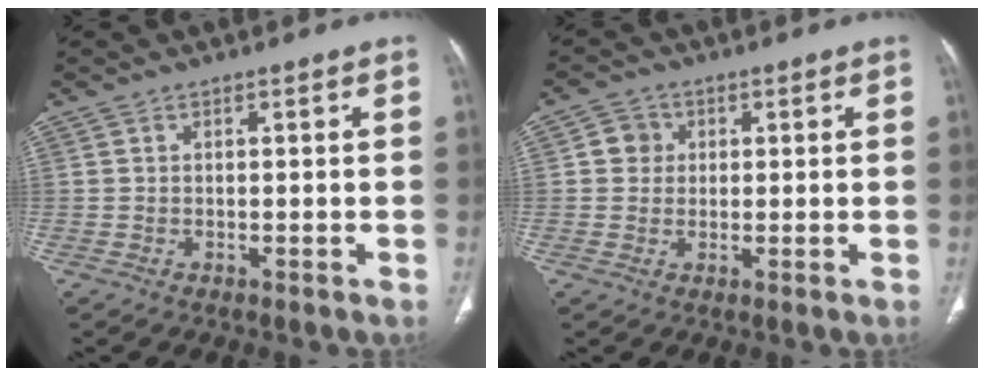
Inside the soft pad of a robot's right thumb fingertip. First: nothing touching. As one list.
[{"total": 3.8, "force": [0.8, 3.6, 1.1], "torque": [0.003, 0.003, 0.010]}]